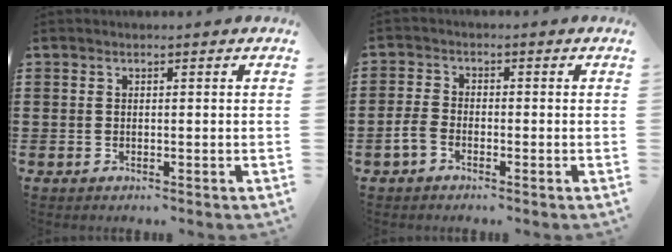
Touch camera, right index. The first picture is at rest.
{"total": 2.9, "force": [-1.6, 1.7, 1.7], "torque": [-0.053, -0.004, -0.036]}